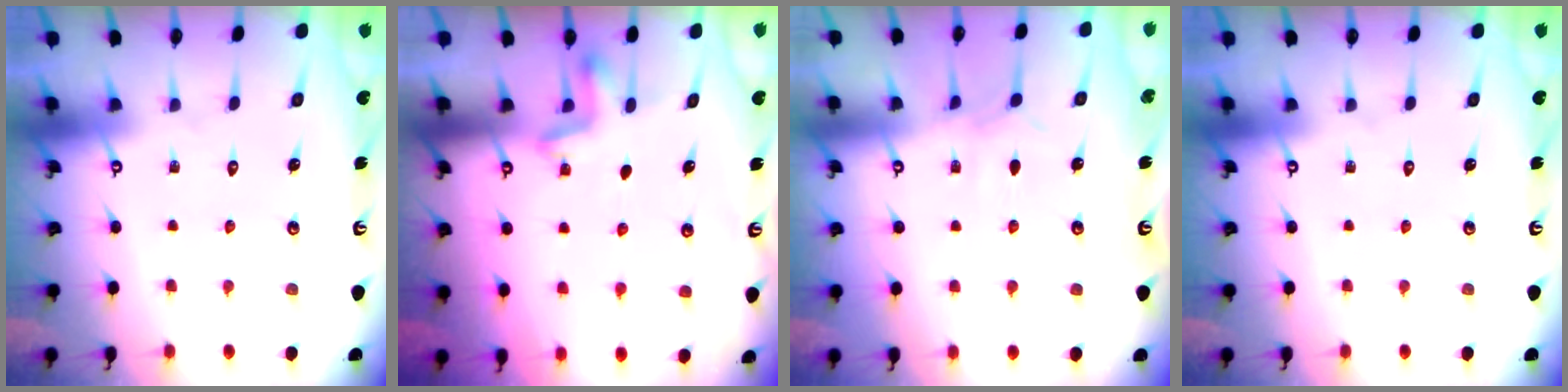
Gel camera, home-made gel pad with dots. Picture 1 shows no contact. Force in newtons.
{"total": 3.5, "press": 3.5, "slide": 0.3}
{"total": 4.7, "press": 4.7, "slide": 0.7}
{"total": 0.0}